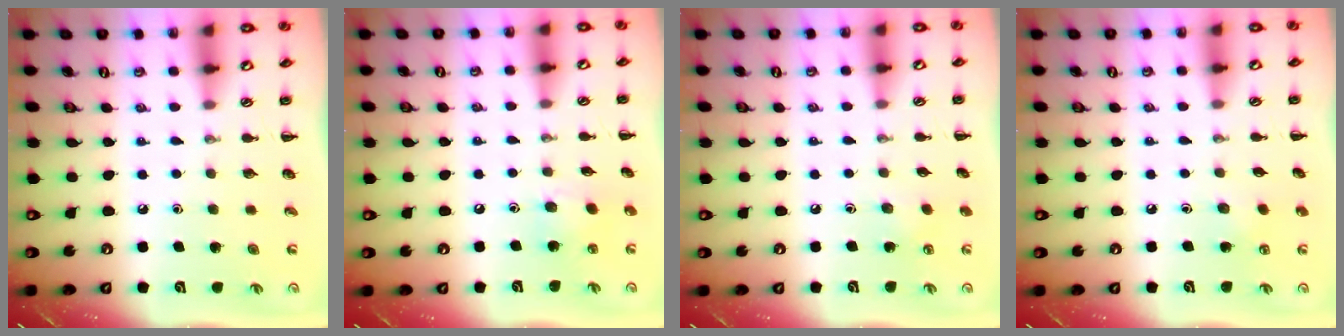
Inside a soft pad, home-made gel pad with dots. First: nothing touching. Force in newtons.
{"total": 7.5, "press": 7.3, "slide": 1.8}
{"total": 4.6, "press": 4.5, "slide": 1.2}
{"total": 4.7, "press": 4.5, "slide": 1.3}